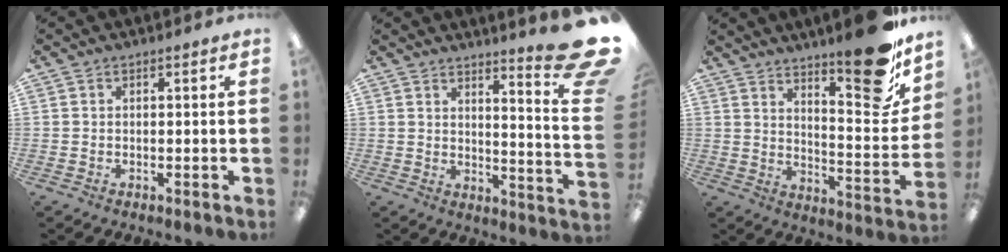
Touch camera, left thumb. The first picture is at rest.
{"total": 11.4, "force": [7.6, 1.7, 8.4], "torque": [-0.112, -0.073, 0.126]}
{"total": 16.9, "force": [12.9, 4.5, 10.1], "torque": [-0.125, -0.105, 0.209]}